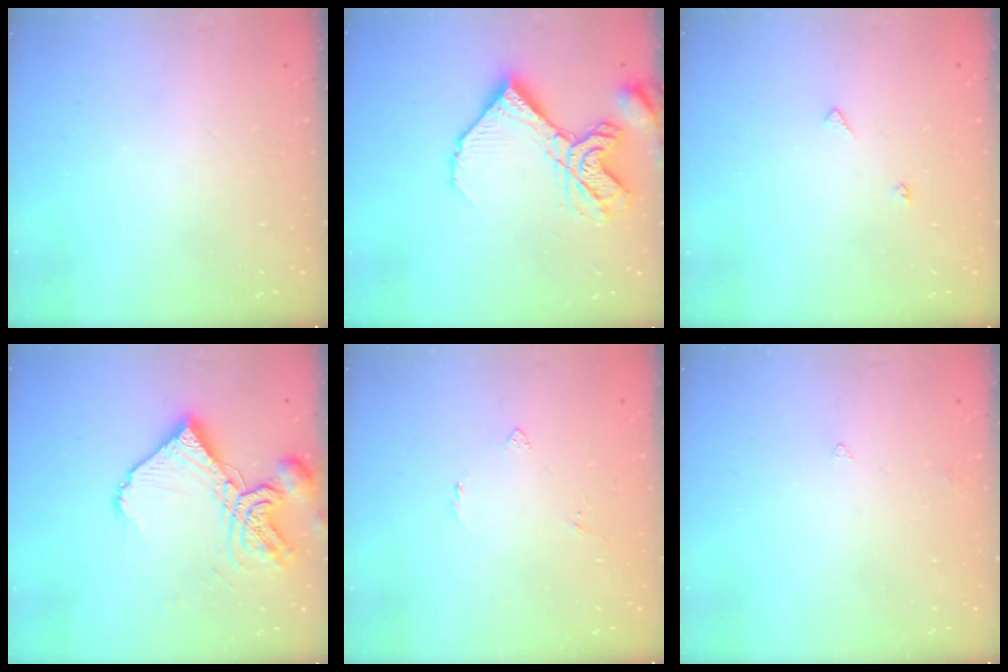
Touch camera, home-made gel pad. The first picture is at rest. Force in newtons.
{"total": 14.4, "press": 14.3, "slide": 1.7}
{"total": 4.8, "press": 4.8, "slide": 0.3}
{"total": 14.0, "press": 13.9, "slide": 1.7}
{"total": 2.7, "press": 2.7, "slide": 0.5}
{"total": 2.7, "press": 2.6, "slide": 0.5}